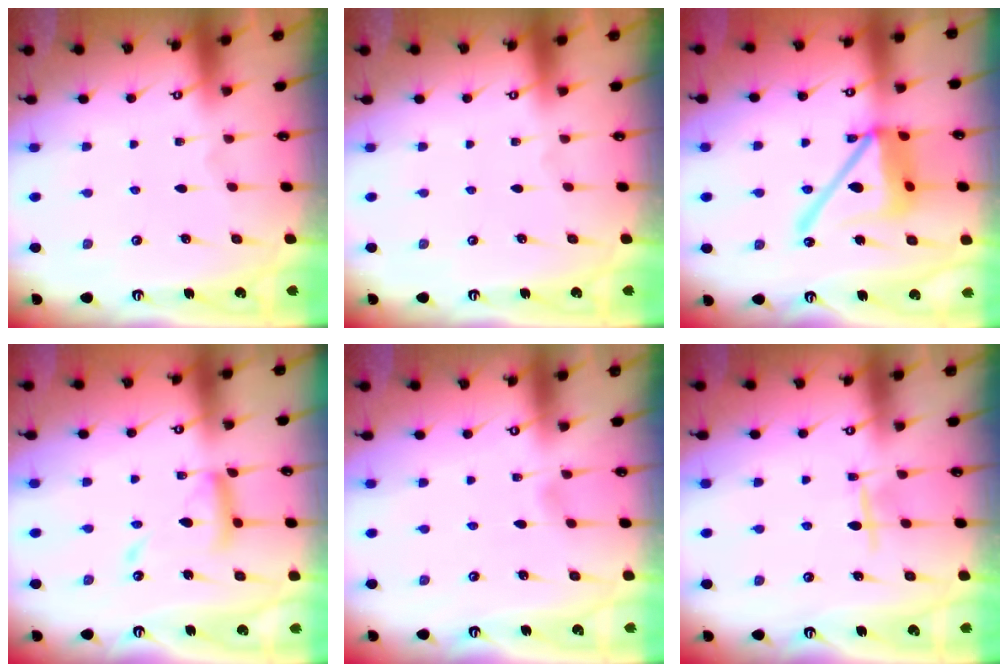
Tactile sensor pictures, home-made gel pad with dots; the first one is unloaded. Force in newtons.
{"total": 0.0}
{"total": 18.2, "press": 18.1, "slide": 1.9}
{"total": 12.8, "press": 12.7, "slide": 1.1}
{"total": 3.3, "press": 3.2, "slide": 0.3}
{"total": 5.1, "press": 5.1, "slide": 0.6}